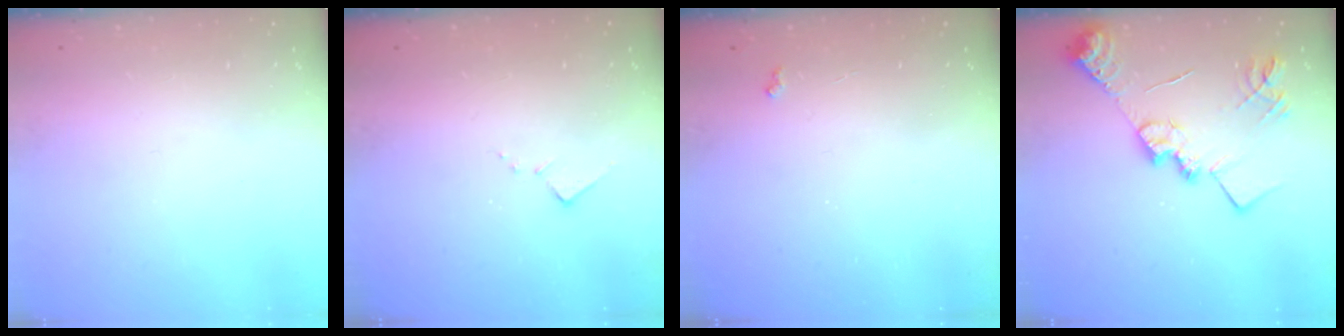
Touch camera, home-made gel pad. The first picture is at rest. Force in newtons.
{"total": 6.5, "press": 6.5, "slide": 0.7}
{"total": 2.5, "press": 2.4, "slide": 0.4}
{"total": 16.1, "press": 16.1, "slide": 1.0}